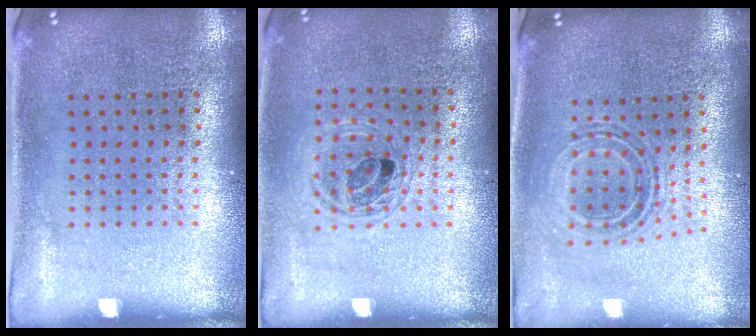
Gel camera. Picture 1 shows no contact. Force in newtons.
{"total": 1.3, "press": 1.2, "slide": 0.4}
{"total": 0.7, "press": 0.7, "slide": 0.2}